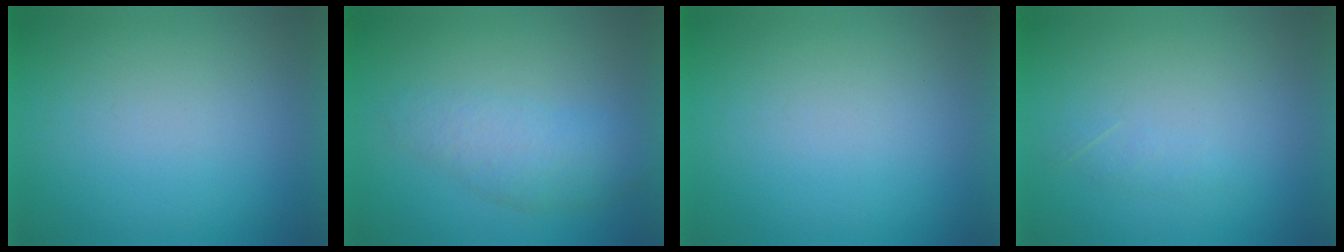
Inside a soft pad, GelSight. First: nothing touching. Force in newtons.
{"total": 3.0}
{"total": 0.0}
{"total": 1.3}